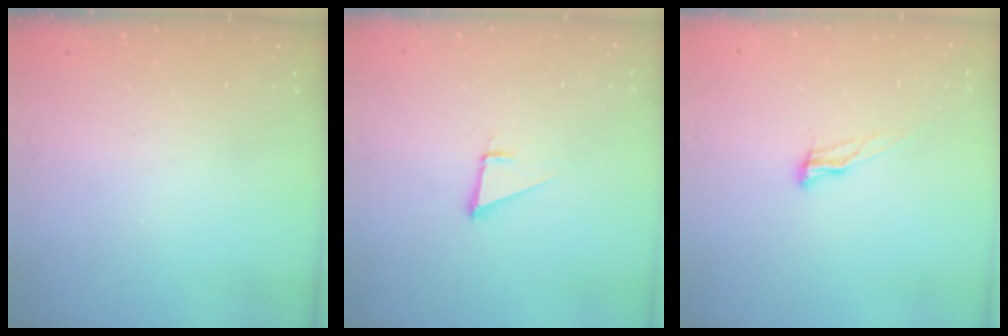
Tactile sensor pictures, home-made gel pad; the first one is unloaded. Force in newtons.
{"total": 1.9, "press": 1.9, "slide": 0.0}
{"total": 8.6, "press": 8.2, "slide": 2.5}